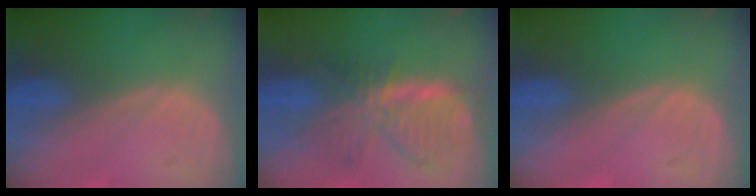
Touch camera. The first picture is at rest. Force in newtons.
{"total": 7.8, "press": 7.0, "slide": 3.4}
{"total": 0.0}